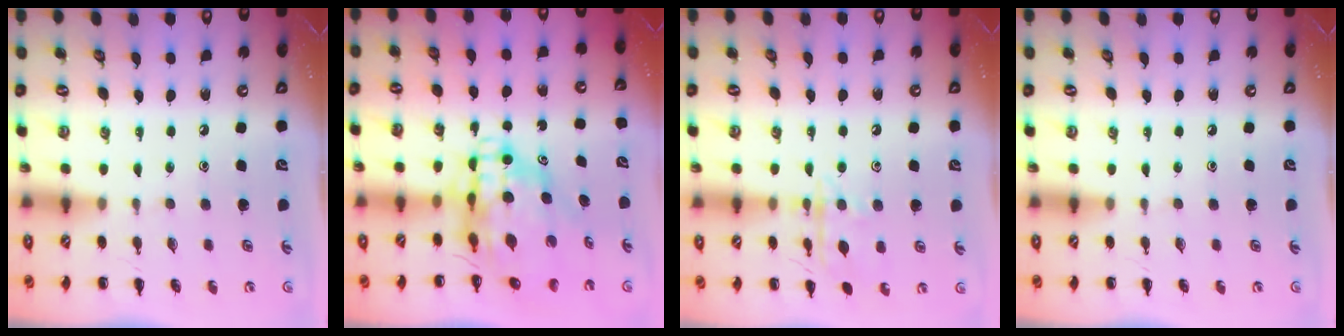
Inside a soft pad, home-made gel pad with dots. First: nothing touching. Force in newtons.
{"total": 10.8, "press": 10.3, "slide": 3.0}
{"total": 11.7, "press": 11.7, "slide": 0.6}
{"total": 0.0}